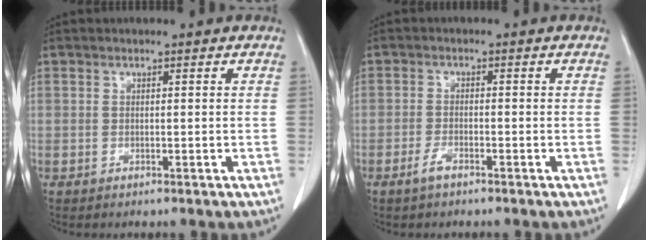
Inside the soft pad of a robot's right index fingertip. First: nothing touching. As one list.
[{"total": 2.1, "force": [-1.5, 0.5, 1.4], "torque": [-0.034, -0.002, -0.029]}]